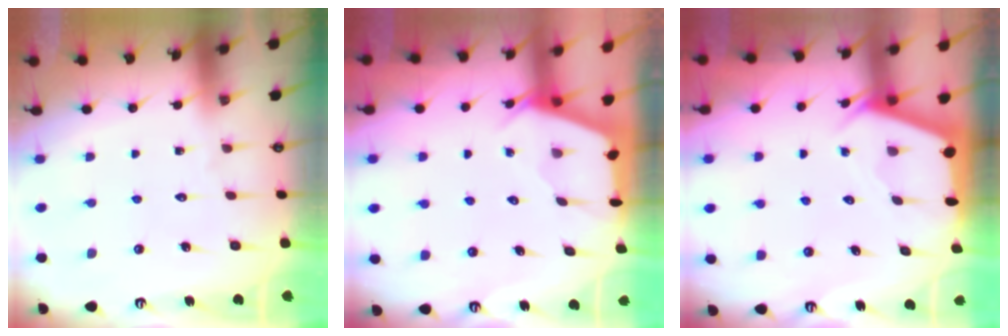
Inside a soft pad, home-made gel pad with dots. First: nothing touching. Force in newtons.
{"total": 2.4, "press": 2.4, "slide": 0.3}
{"total": 2.5, "press": 2.5, "slide": 0.3}